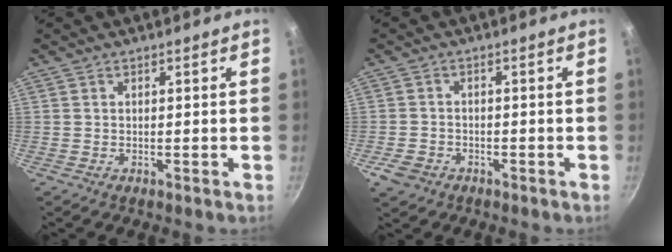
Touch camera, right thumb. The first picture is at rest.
{"total": 4.0, "force": [-2.1, 3.0, 1.6], "torque": [-0.035, 0.019, -0.033]}